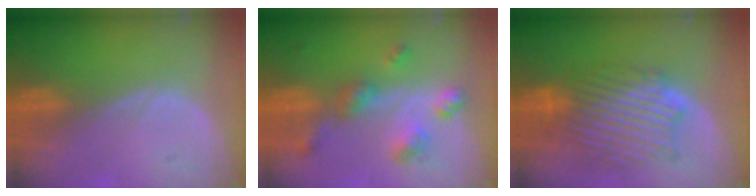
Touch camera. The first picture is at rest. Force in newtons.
{"total": 6.8, "press": 6.0, "slide": 3.2}
{"total": 9.2, "press": 9.2, "slide": 0.5}